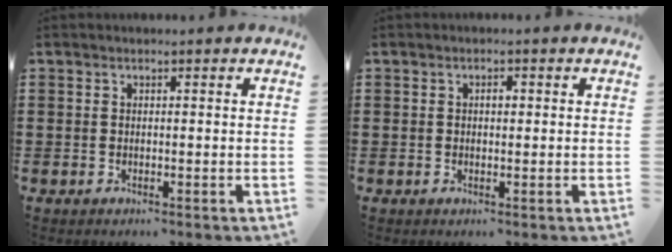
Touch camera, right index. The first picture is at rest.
{"total": 1.1, "force": [0.1, 0.5, 0.9], "torque": [-0.019, 0.004, 0.000]}